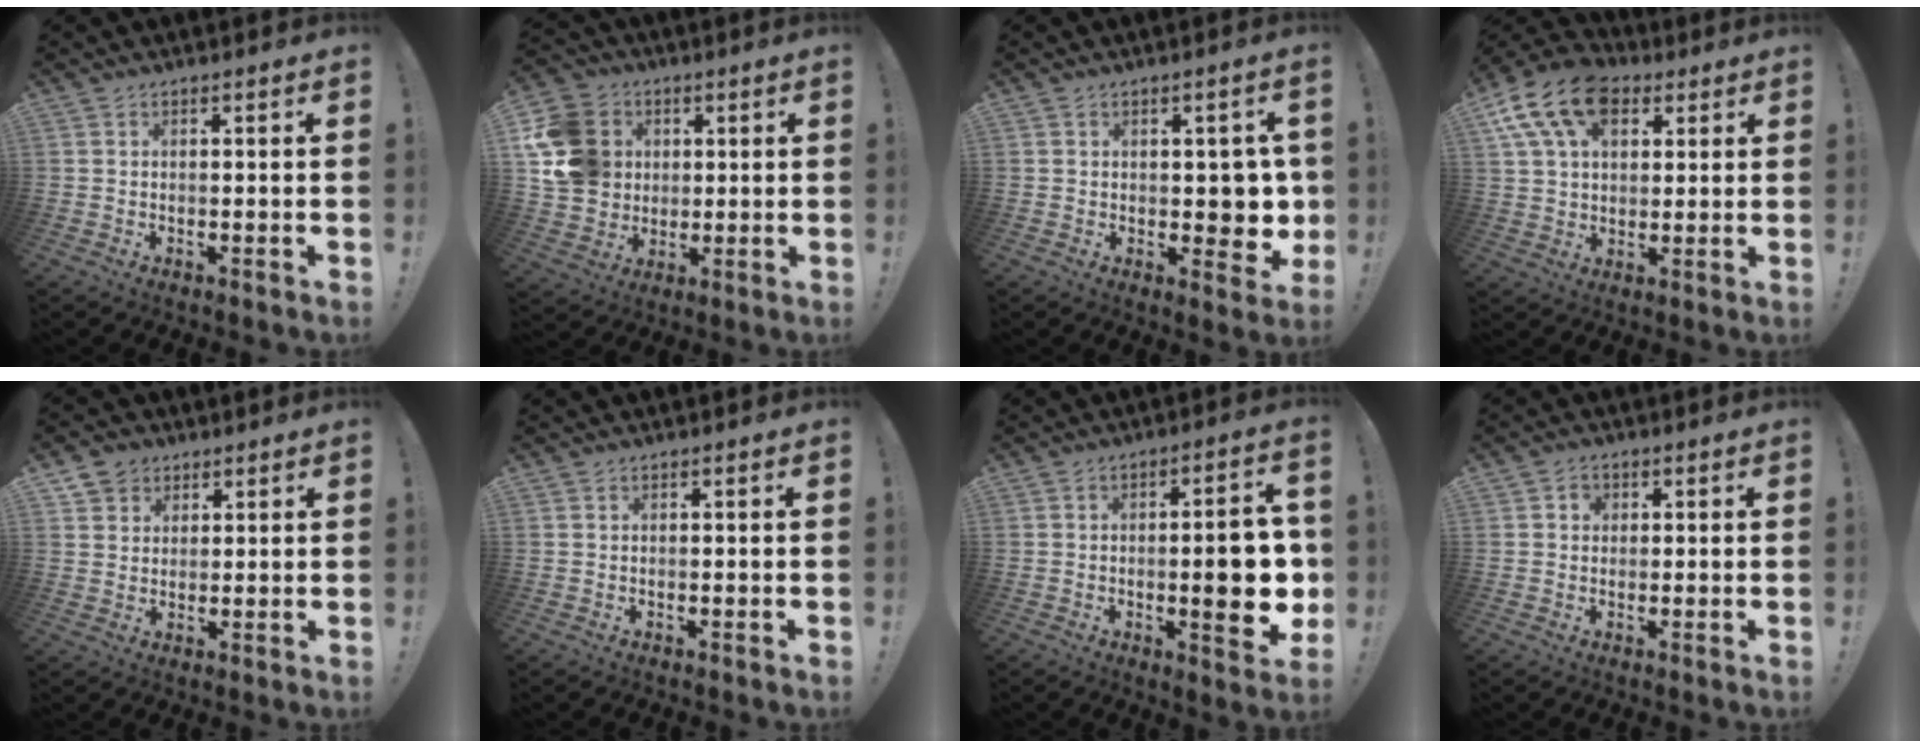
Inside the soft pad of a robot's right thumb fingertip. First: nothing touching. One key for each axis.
{"total": 16.1, "fx": 3.4, "fy": 14.0, "fz": 7.2, "tx": -0.130, "ty": -0.003, "tz": 0.074}
{"total": 6.0, "fx": 0.5, "fy": 4.3, "fz": 4.1, "tx": -0.036, "ty": -0.006, "tz": 0.013}
{"total": 16.3, "fx": 7.4, "fy": 10.9, "fz": 9.6, "tx": -0.166, "ty": -0.026, "tz": 0.137}
{"total": 5.3, "fx": 2.9, "fy": 4.4, "fz": 0.5, "tx": -0.005, "ty": -0.016, "tz": 0.057}
{"total": 0.0}
{"total": 14.5, "fx": -1.4, "fy": 3.8, "fz": 13.9, "tx": -0.167, "ty": -0.008, "tz": -0.021}
{"total": 2.5, "fx": 0.5, "fy": 2.3, "fz": 0.9, "tx": -0.013, "ty": 0.003, "tz": 0.007}